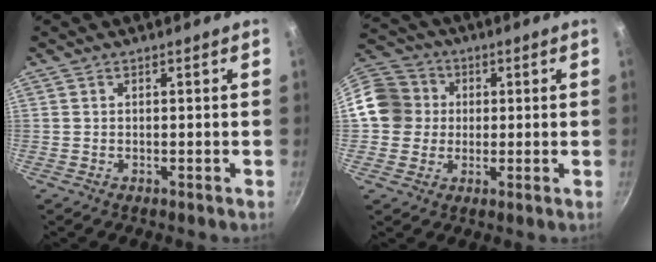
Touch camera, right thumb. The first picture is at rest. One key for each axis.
{"total": 12.4, "fx": 1.1, "fy": 11.5, "fz": 4.5, "tx": -0.066, "ty": 0.030, "tz": 0.007}